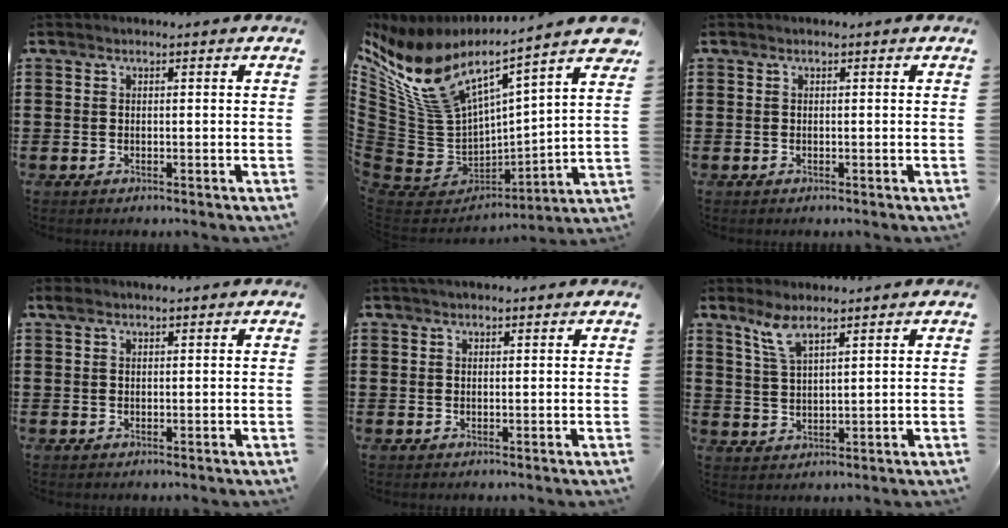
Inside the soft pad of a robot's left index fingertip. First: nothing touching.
{"total": 11.1, "force": [7.6, 3.9, 7.1], "torque": [-0.179, -0.063, 0.126]}
{"total": 0.0}
{"total": 1.4, "force": [1.0, 0.5, 0.8], "torque": [-0.018, 0.003, 0.019]}
{"total": 1.3, "force": [1.1, 0.4, 0.5], "torque": [-0.011, 0.002, 0.020]}
{"total": 4.6, "force": [3.5, 0.7, 3.0], "torque": [-0.069, -0.001, 0.063]}